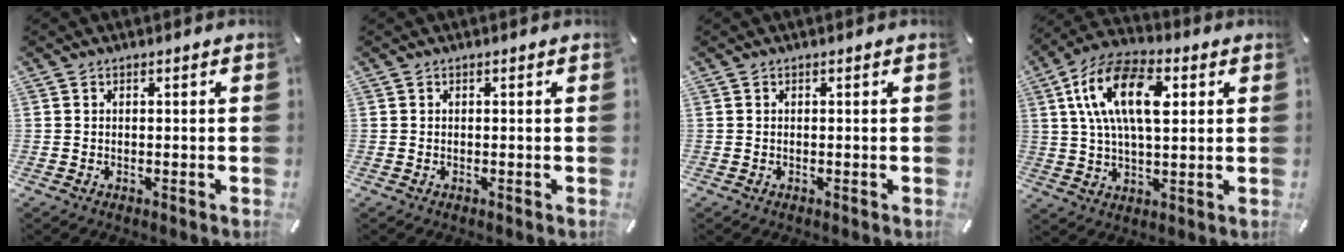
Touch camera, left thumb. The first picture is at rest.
{"total": 0.0}
{"total": 0.0}
{"total": 16.2, "force": [4.7, 8.6, 12.9], "torque": [-0.261, 0.007, 0.079]}